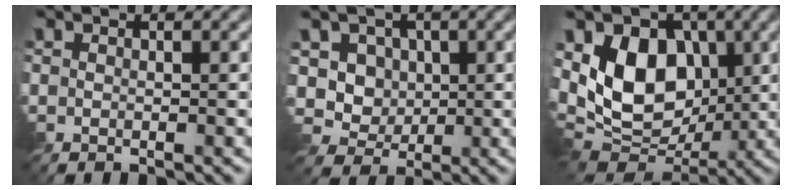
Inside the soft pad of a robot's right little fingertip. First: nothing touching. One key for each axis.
{"total": 5.5, "fx": 1.5, "fy": 4.8, "fz": 2.5, "tx": -0.060, "ty": -0.002, "tz": 0.025}
{"total": 9.5, "fx": 1.6, "fy": 6.7, "fz": 6.6, "tx": -0.121, "ty": -0.010, "tz": 0.016}